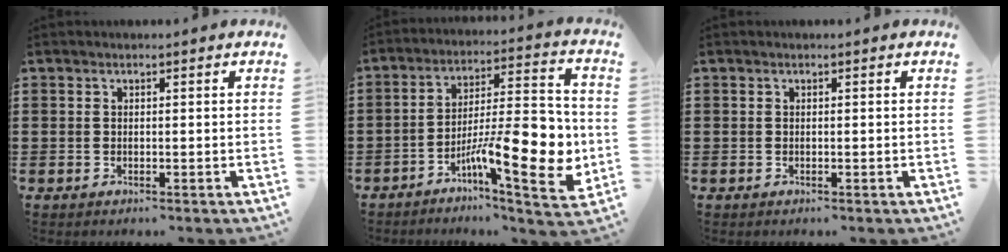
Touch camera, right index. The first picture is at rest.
{"total": 16.1, "force": [-4.6, 5.2, 14.5], "torque": [-0.214, 0.000, -0.072]}
{"total": 0.0}